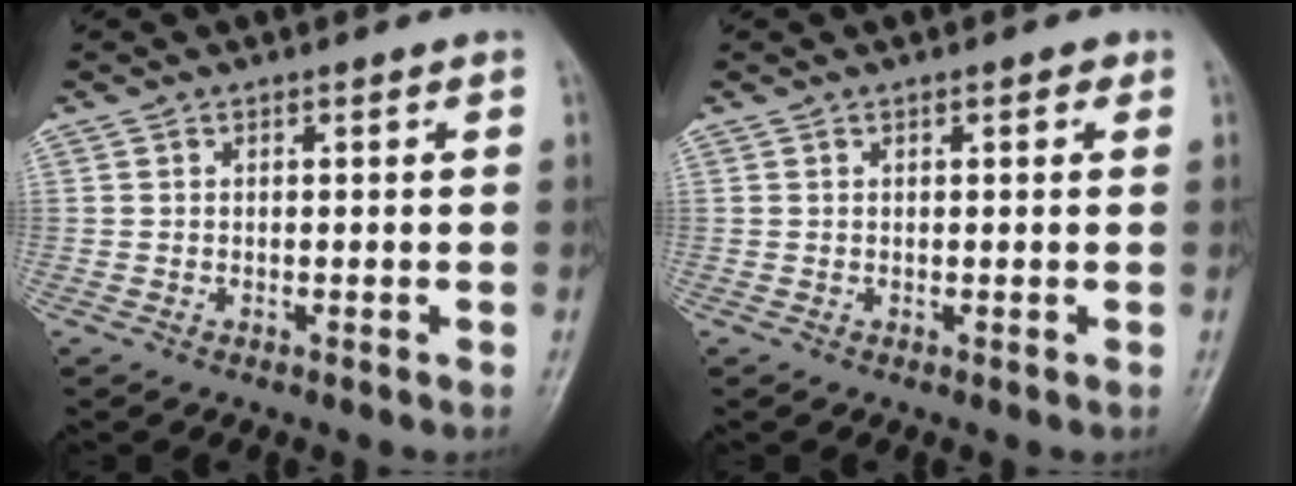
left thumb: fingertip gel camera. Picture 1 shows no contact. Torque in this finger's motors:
{"motor_torque": [-0.11, -0.01, -0.26, -0.14, 0.00]}